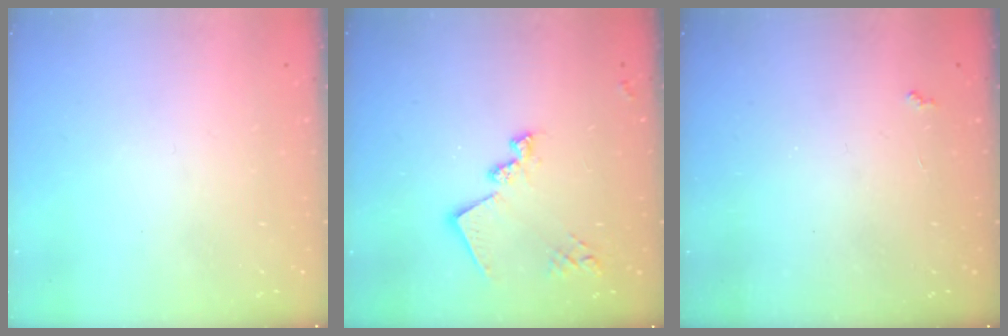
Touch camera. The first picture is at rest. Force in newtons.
{"total": 14.3, "press": 14.3, "slide": 1.1}
{"total": 2.7, "press": 2.6, "slide": 0.4}